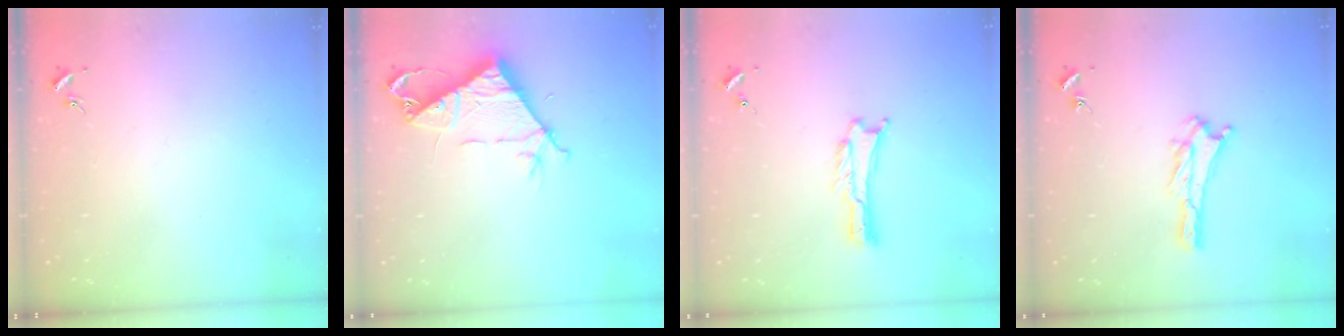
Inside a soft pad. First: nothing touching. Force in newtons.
{"total": 8.8, "press": 8.7, "slide": 0.9}
{"total": 0.0}
{"total": 3.2, "press": 3.1, "slide": 0.3}